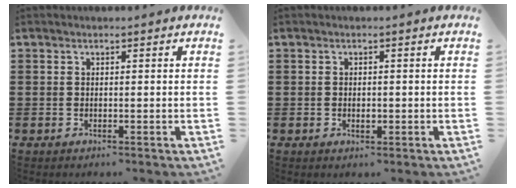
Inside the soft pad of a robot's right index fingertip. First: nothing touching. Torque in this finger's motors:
{"motor_torque": [-0.21, 1.78, -0.02, -0.01]}